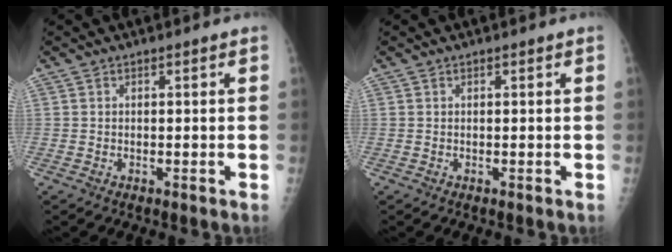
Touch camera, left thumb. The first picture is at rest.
{"total": 0.0}